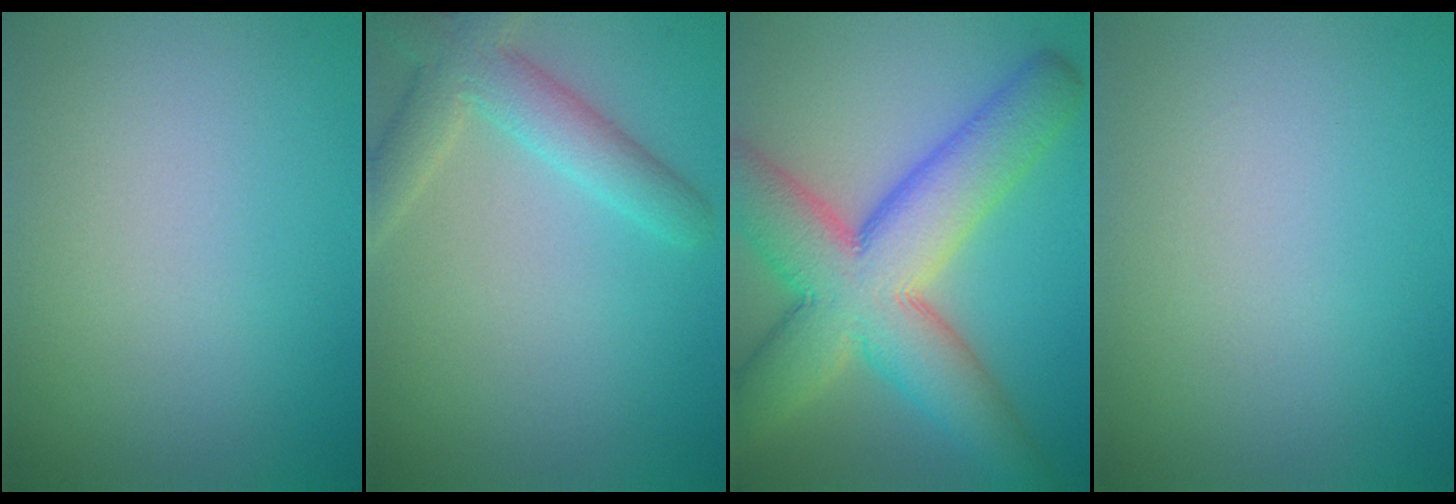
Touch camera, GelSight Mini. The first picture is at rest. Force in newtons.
{"total": 4.4, "press": 4.4, "slide": 0.3}
{"total": 12.1, "press": 12.1, "slide": 0.7}
{"total": 0.0}